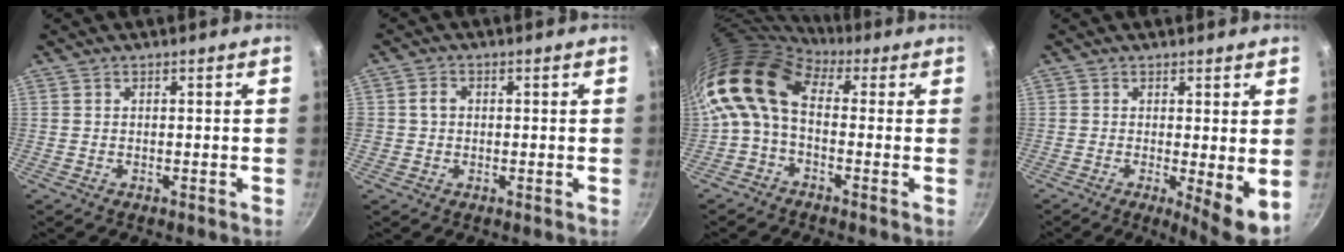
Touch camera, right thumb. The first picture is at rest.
{"total": 2.6, "force": [0.1, 2.3, 1.2], "torque": [-0.011, 0.008, 0.000]}
{"total": 12.2, "force": [0.5, 7.7, 9.4], "torque": [-0.177, 0.026, -0.013]}
{"total": 6.4, "force": [-0.1, 1.6, 6.2], "torque": [-0.085, -0.020, 0.001]}